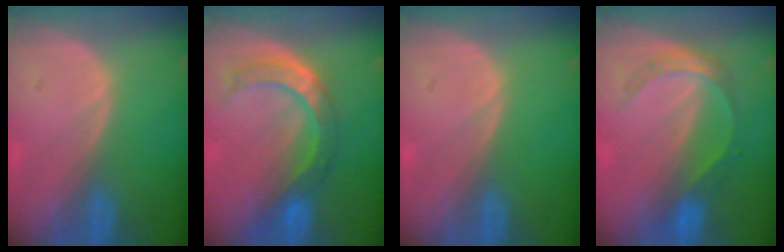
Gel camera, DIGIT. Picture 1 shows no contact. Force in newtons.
{"total": 7.1, "press": 6.8, "slide": 2.0}
{"total": 0.0}
{"total": 5.1, "press": 4.9, "slide": 1.4}